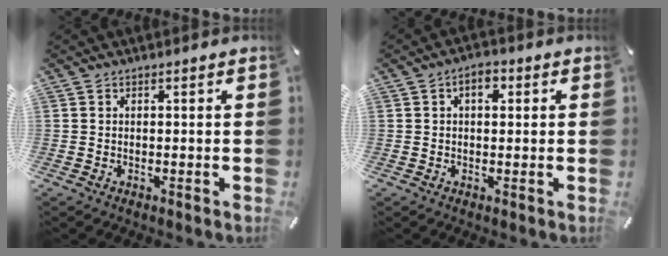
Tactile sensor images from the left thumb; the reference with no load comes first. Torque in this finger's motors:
{"motor_torque": [0.72, 0.81, 0.40, -0.43, 0.27]}